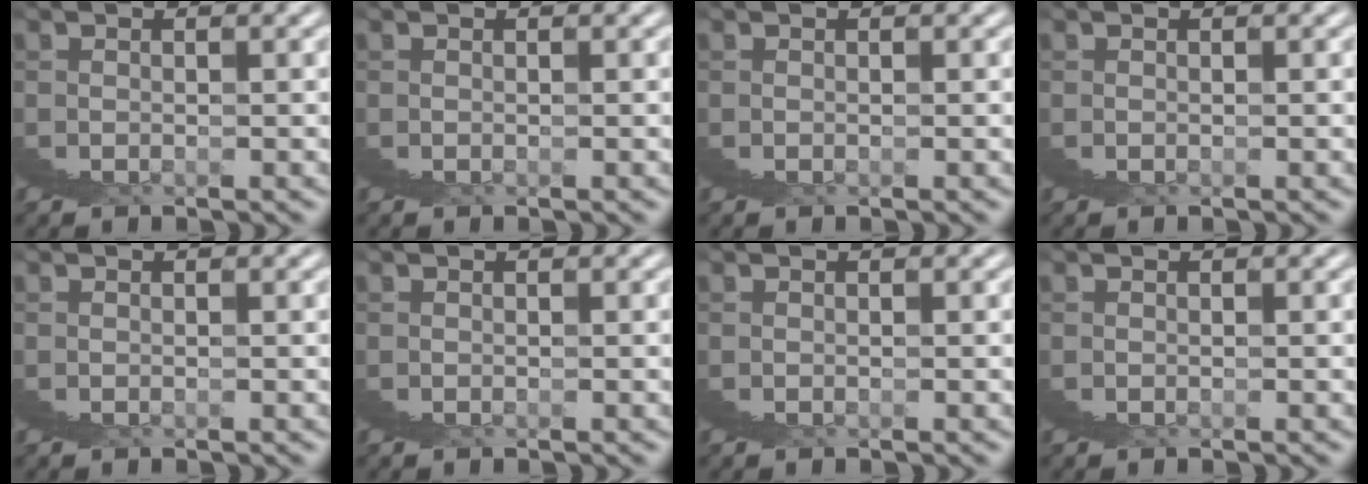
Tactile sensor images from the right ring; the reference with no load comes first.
{"total": 0.0}
{"total": 0.0}
{"total": 0.0}
{"total": 0.0}
{"total": 0.0}
{"total": 0.0}
{"total": 0.0}